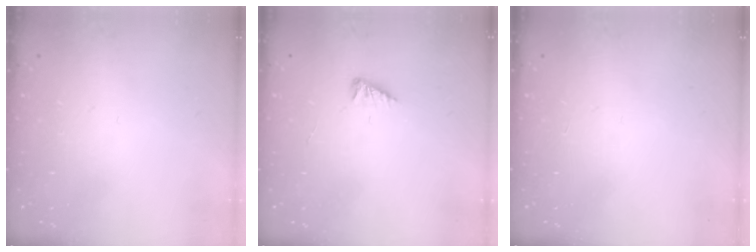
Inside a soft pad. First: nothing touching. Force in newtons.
{"total": 2.2, "press": 2.2, "slide": 0.3}
{"total": 0.0}